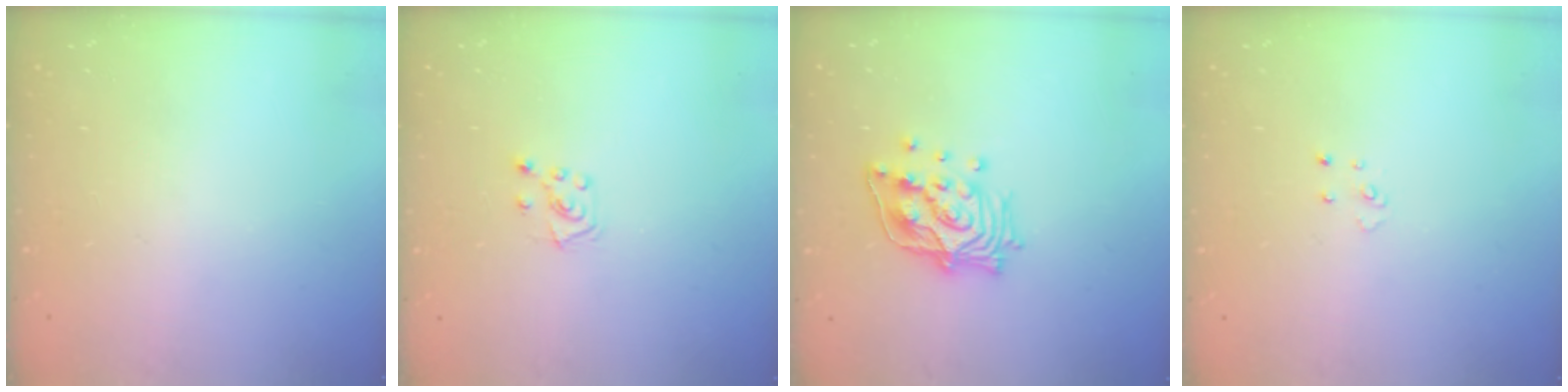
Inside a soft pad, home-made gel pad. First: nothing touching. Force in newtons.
{"total": 4.6, "press": 4.6, "slide": 0.5}
{"total": 15.2, "press": 15.1, "slide": 2.0}
{"total": 3.2, "press": 3.2, "slide": 0.3}